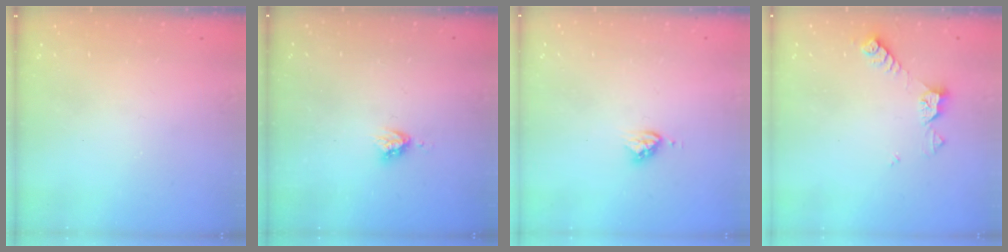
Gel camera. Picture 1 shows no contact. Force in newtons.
{"total": 3.7, "press": 3.7, "slide": 0.2}
{"total": 5.0, "press": 4.9, "slide": 0.5}
{"total": 6.0, "press": 6.0, "slide": 0.6}